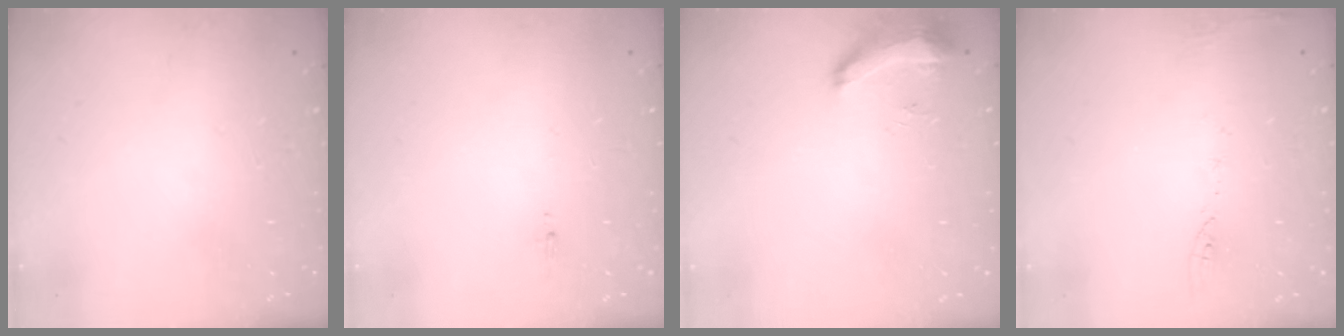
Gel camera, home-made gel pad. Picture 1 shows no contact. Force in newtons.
{"total": 5.0, "press": 4.7, "slide": 1.8}
{"total": 9.2, "press": 8.9, "slide": 2.4}
{"total": 5.8, "press": 5.7, "slide": 0.9}